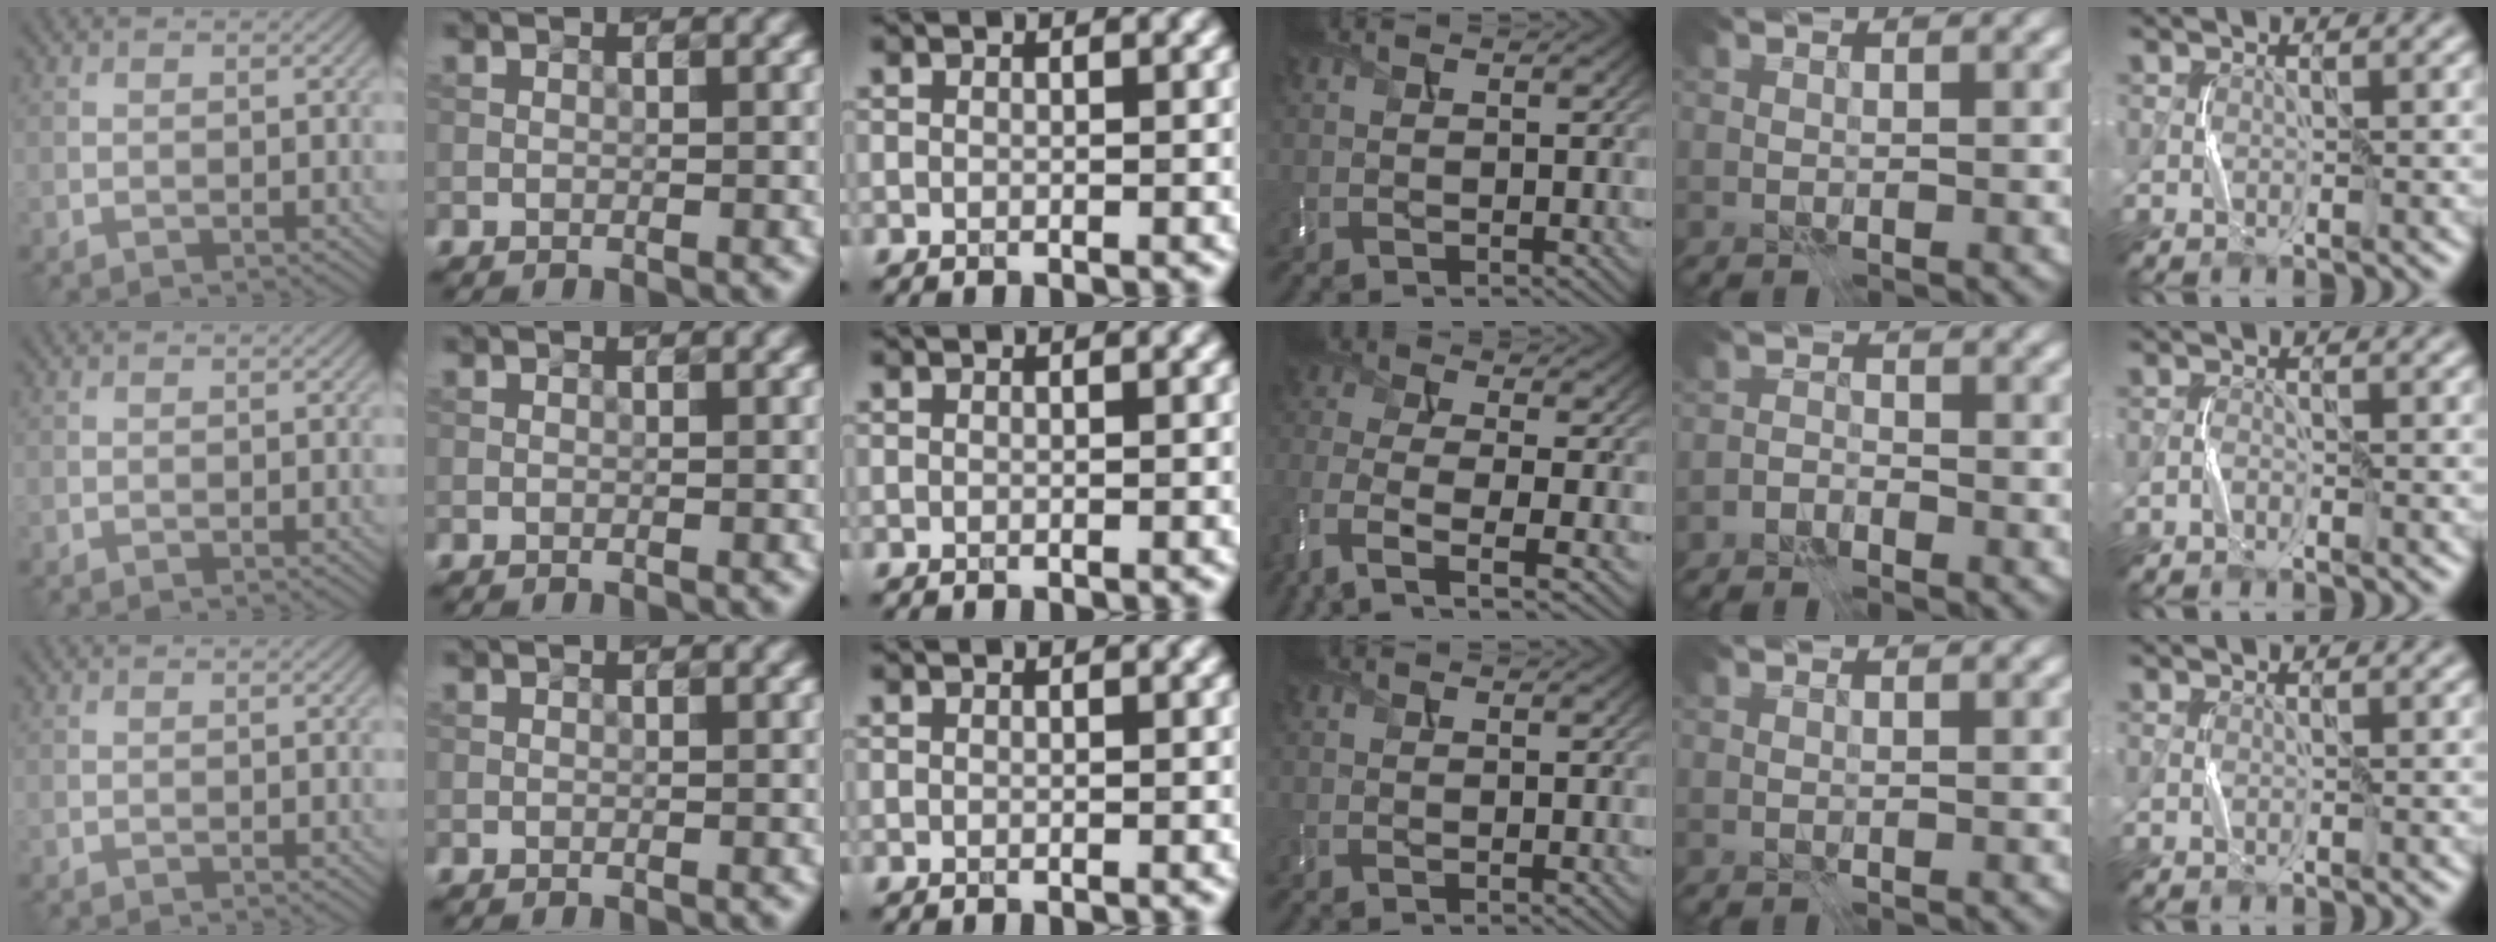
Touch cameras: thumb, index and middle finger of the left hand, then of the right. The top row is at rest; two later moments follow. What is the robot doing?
{"motion": "press", "object": "memory foam"}